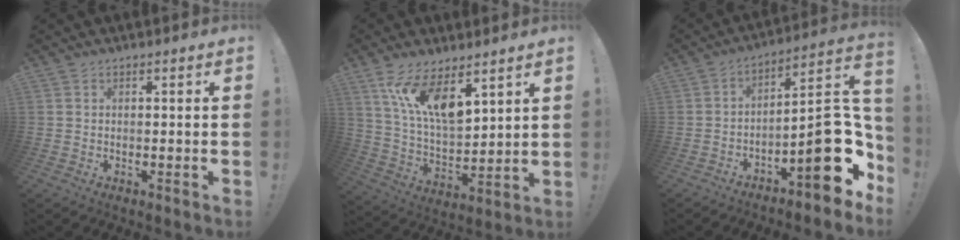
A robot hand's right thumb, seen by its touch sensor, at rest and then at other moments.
{"total": 14.0, "force": [8.9, 5.4, 9.3], "torque": [-0.175, -0.051, 0.164]}
{"total": 19.6, "force": [-5.6, 7.4, 17.3], "torque": [-0.210, 0.030, -0.075]}